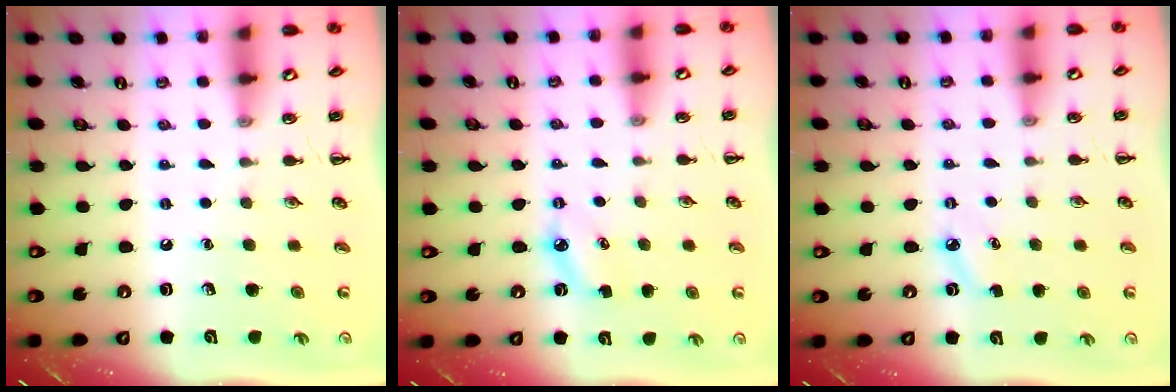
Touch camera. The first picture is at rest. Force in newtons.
{"total": 4.3, "press": 4.1, "slide": 1.4}
{"total": 2.8, "press": 2.7, "slide": 0.7}